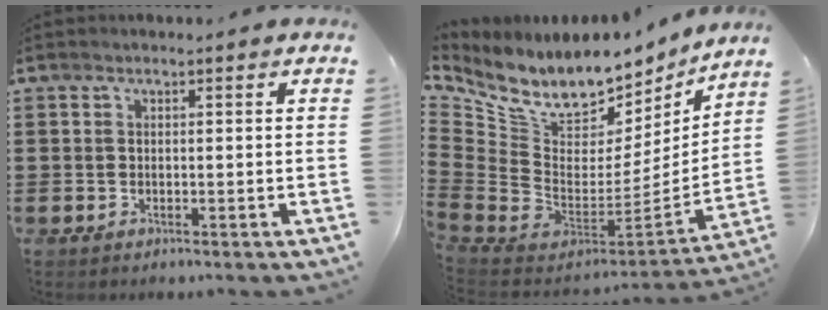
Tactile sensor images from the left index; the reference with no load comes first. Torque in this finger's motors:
{"motor_torque": [2.14, 0.00, 0.76, 0.06]}